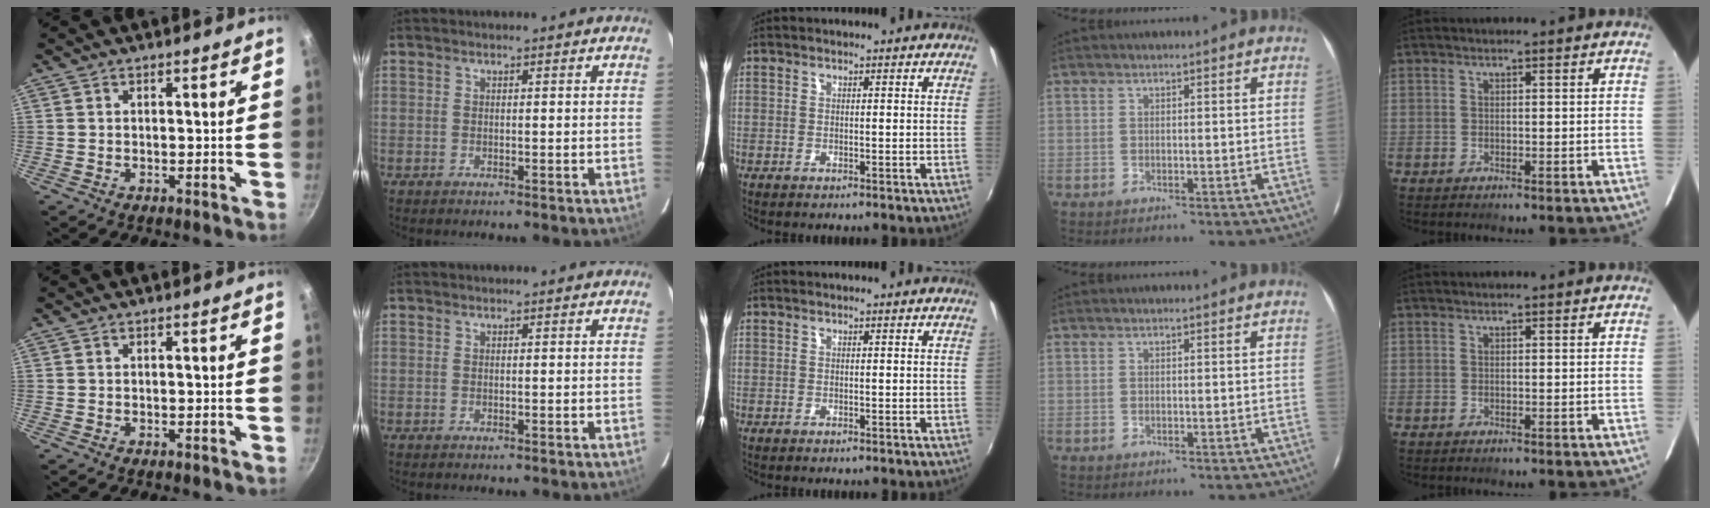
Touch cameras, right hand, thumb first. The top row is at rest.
{}